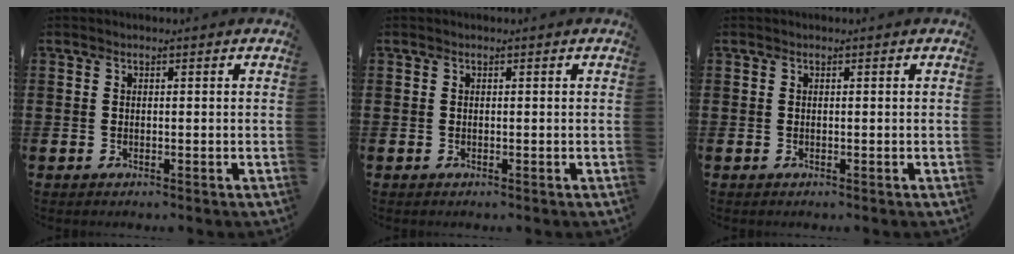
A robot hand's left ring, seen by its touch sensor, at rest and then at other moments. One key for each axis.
{"total": 0.0}
{"total": 0.0}